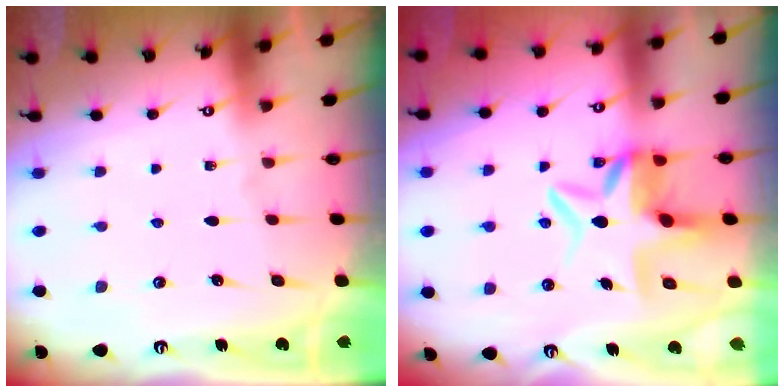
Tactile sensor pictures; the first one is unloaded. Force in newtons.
{"total": 7.5, "press": 7.0, "slide": 2.7}